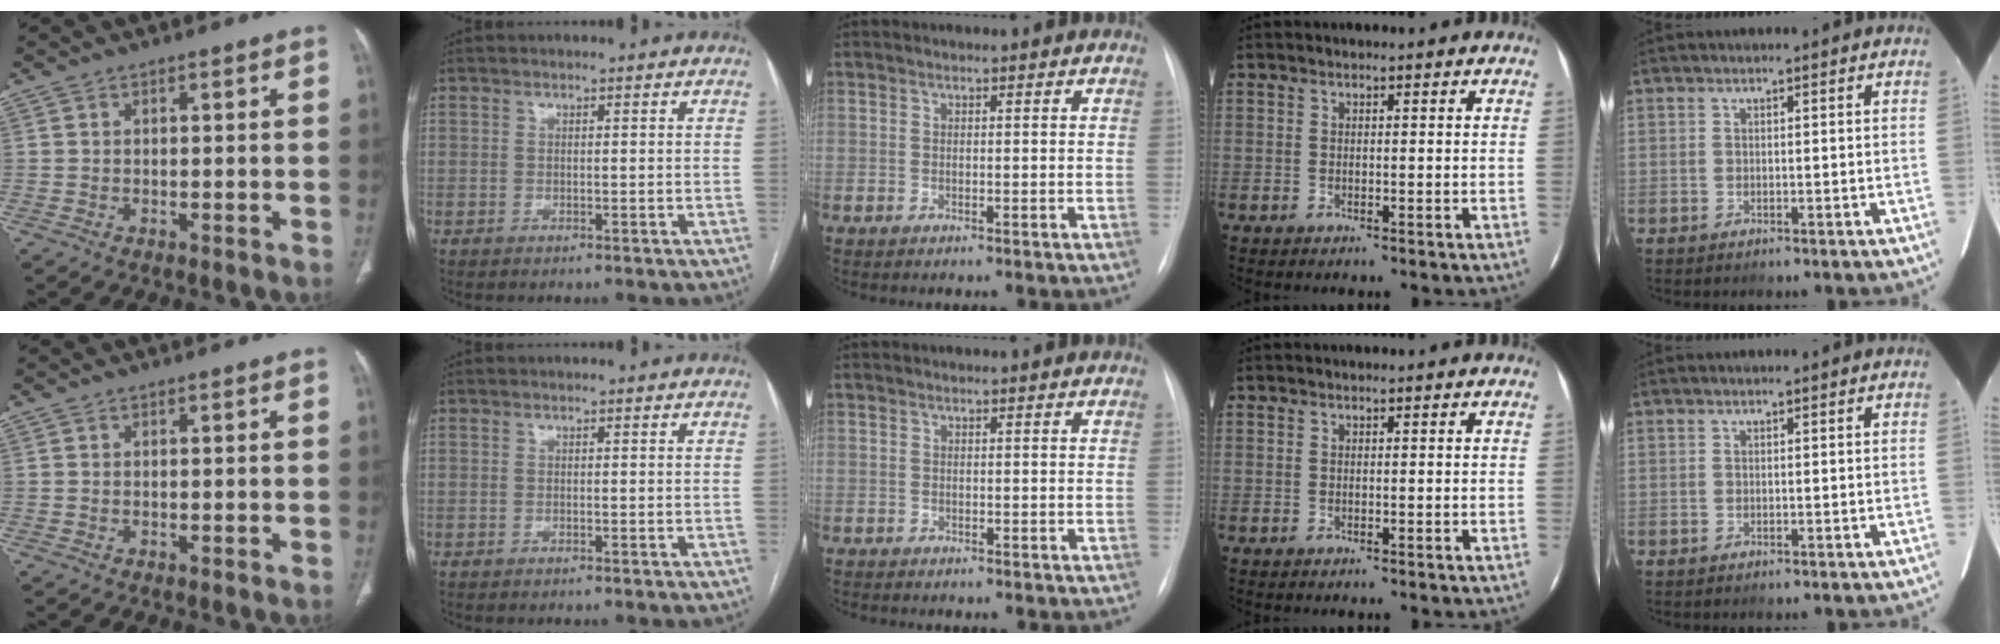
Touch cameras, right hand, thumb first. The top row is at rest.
{"middle": {"total": 1.5, "force": [-1.3, 0.7, 0.5], "torque": [-0.008, 0.002, -0.017]}}